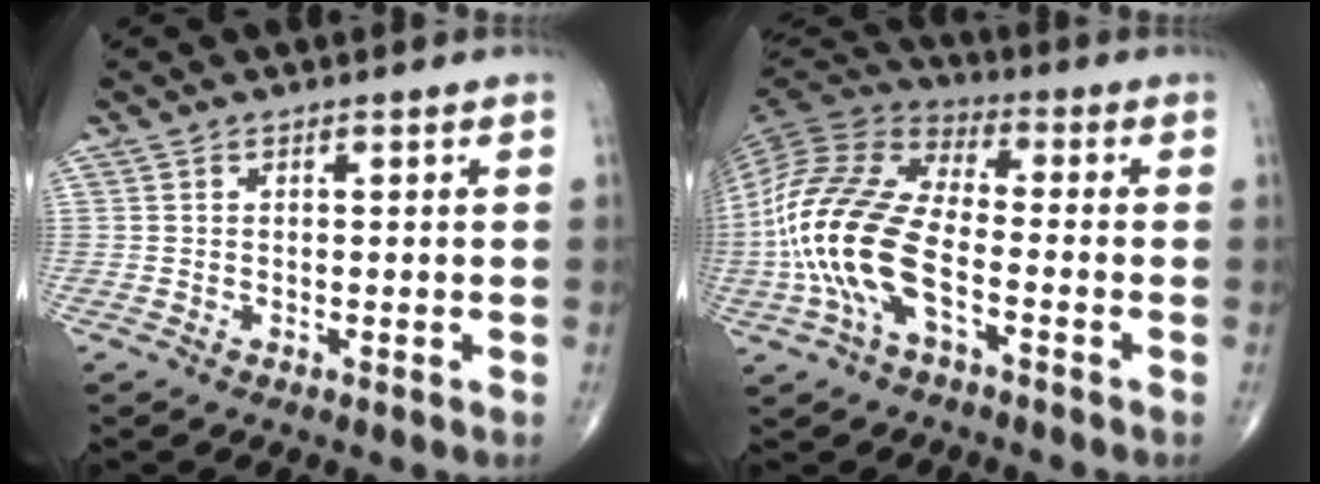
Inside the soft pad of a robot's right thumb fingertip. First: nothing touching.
{"total": 18.1, "force": [-4.9, 8.8, 15.1], "torque": [-0.326, 0.030, -0.096]}